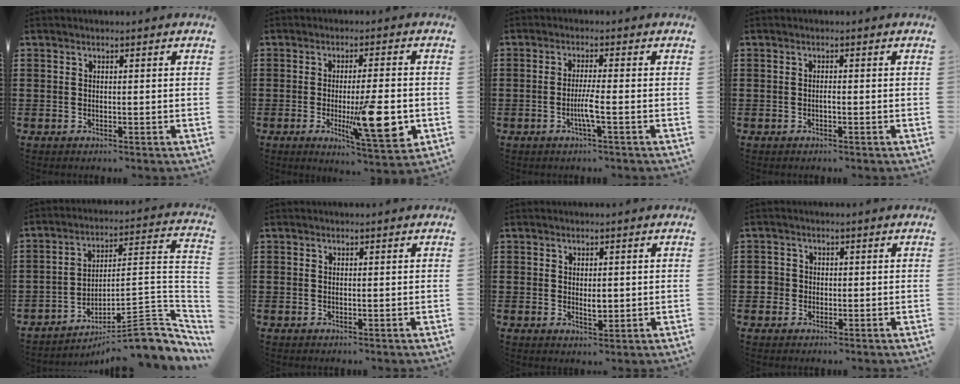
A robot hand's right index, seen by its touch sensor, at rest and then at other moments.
{"total": 12.1, "force": [-2.6, 2.7, 11.5], "torque": [-0.187, -0.016, -0.040]}
{"total": 3.4, "force": [-1.2, -0.3, 3.1], "torque": [-0.062, -0.009, -0.027]}
{"total": 0.7, "force": [-0.3, 0.1, 0.6], "torque": [-0.013, -0.002, -0.005]}
{"total": 9.4, "force": [-6.4, 2.7, 6.3], "torque": [-0.088, 0.011, -0.124]}
{"total": 0.0}
{"total": 2.1, "force": [0.2, 0.9, 1.9], "torque": [-0.029, 0.000, 0.002]}
{"total": 1.8, "force": [-0.4, 1.7, 0.4], "torque": [-0.013, 0.006, -0.011]}